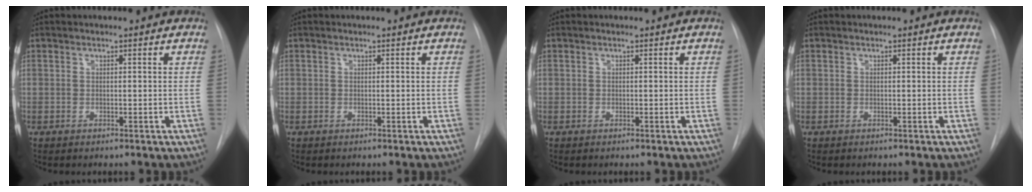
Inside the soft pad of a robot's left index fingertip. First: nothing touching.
{"total": 0.0}
{"total": 0.0}
{"total": 0.0}